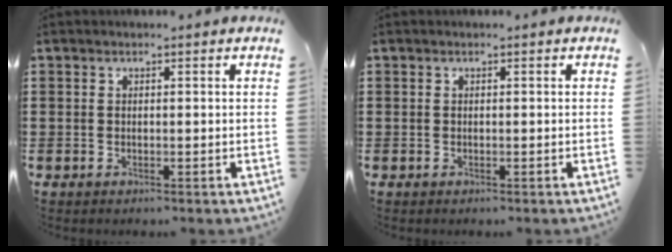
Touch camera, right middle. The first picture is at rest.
{"total": 0.0}